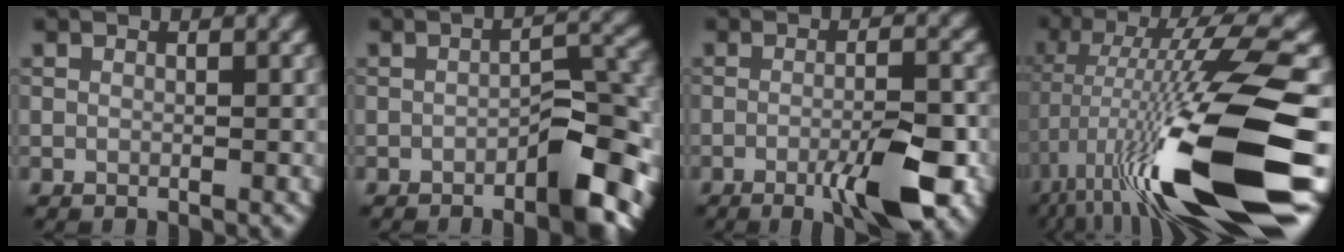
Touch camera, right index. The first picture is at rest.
{"total": 6.8, "force": [-3.0, 2.3, 5.6], "torque": [-0.066, 0.016, -0.044]}
{"total": 6.0, "force": [-2.3, 1.1, 5.4], "torque": [-0.089, 0.000, -0.038]}
{"total": 16.6, "force": [-4.7, 2.9, 15.7], "torque": [-0.276, 0.011, -0.071]}